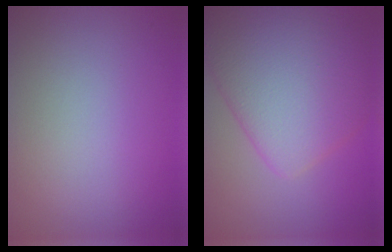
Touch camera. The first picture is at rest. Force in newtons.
{"total": 8.3, "press": 8.3, "slide": 0.2}